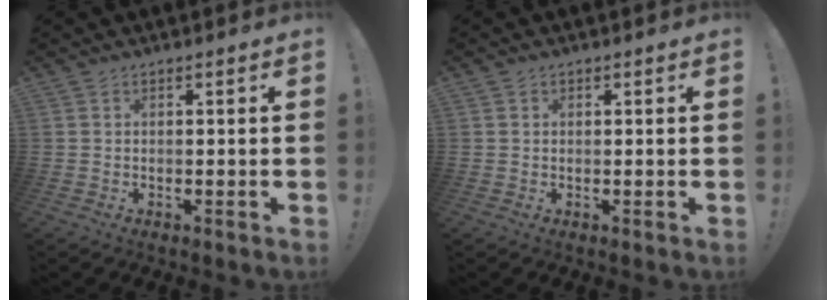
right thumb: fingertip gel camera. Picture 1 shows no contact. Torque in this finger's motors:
{"motor_torque": [0.25, -0.17, -0.38, 0.07, 0.01]}